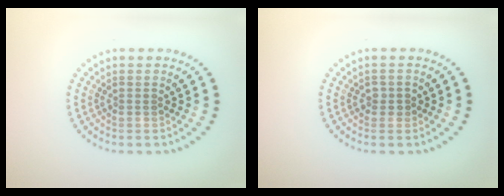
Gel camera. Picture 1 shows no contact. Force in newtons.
{"total": 0.8, "press": 0.7, "slide": 0.4}